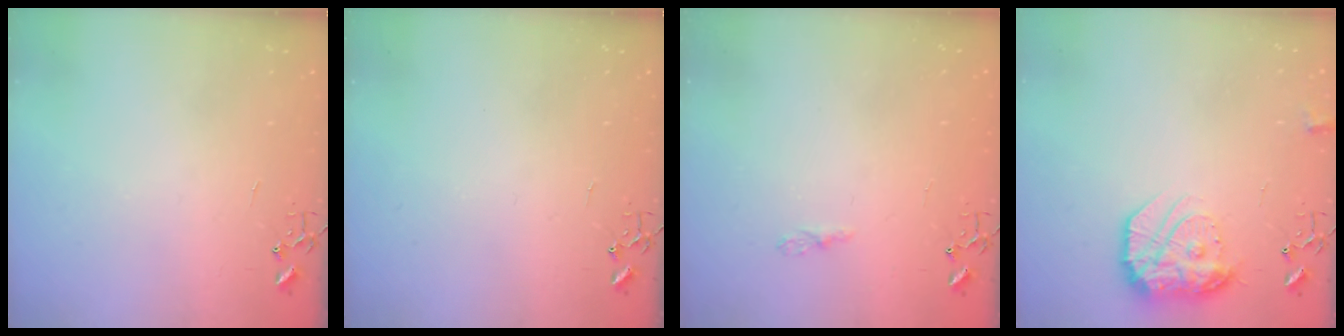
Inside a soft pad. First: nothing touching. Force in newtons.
{"total": 0.0}
{"total": 3.9, "press": 3.9, "slide": 0.5}
{"total": 16.4, "press": 16.3, "slide": 1.3}